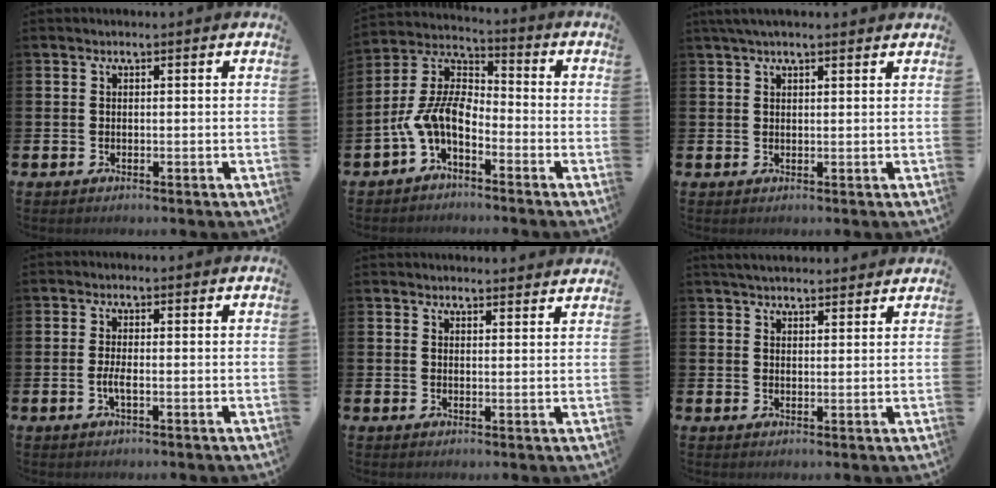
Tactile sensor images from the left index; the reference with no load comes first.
{"total": 7.5, "force": [-3.0, 4.0, 5.7], "torque": [-0.150, -0.017, -0.069]}
{"total": 2.6, "force": [2.1, 0.5, 1.5], "torque": [-0.029, 0.003, 0.038]}
{"total": 1.8, "force": [-0.5, 0.4, 1.7], "torque": [-0.033, 0.000, -0.010]}
{"total": 2.5, "force": [2.5, 0.1, -0.2], "torque": [0.007, -0.018, 0.044]}
{"total": 3.7, "force": [3.6, 0.5, 0.6], "torque": [-0.016, -0.012, 0.068]}